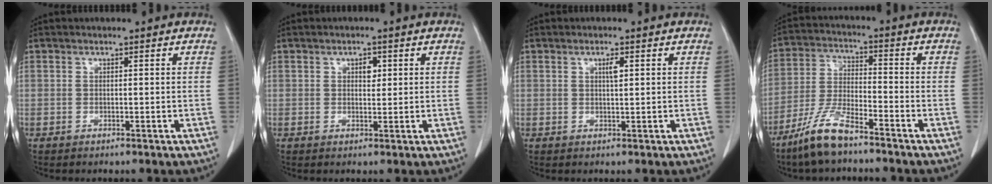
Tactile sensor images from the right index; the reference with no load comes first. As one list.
[{"total": 1.9, "force": [0.7, 1.1, 1.4], "torque": [-0.019, 0.000, 0.011]}, {"total": 1.6, "force": [0.6, 0.2, 1.4], "torque": [-0.025, 0.000, 0.010]}, {"total": 8.9, "force": [-6.8, 1.5, 5.6], "torque": [-0.125, -0.018, -0.136]}]